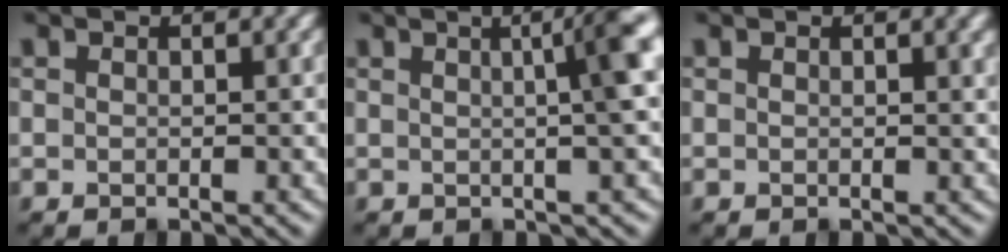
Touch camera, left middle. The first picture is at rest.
{"total": 7.3, "force": [1.9, 2.0, 6.8], "torque": [-0.039, 0.031, 0.003]}
{"total": 2.5, "force": [1.4, 0.7, 1.9], "torque": [-0.018, 0.008, 0.020]}